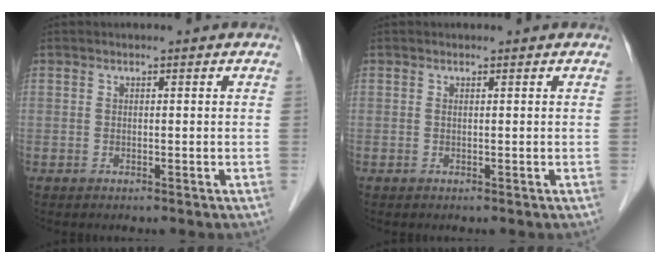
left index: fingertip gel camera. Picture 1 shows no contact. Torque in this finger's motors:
{"motor_torque": [-0.03, 0.00, 0.00, 0.00]}